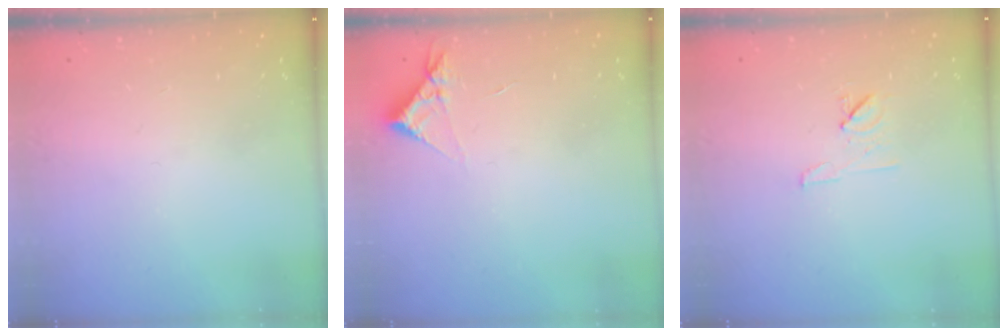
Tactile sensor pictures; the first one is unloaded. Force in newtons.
{"total": 3.4, "press": 3.4, "slide": 0.5}
{"total": 6.4, "press": 6.4, "slide": 0.6}